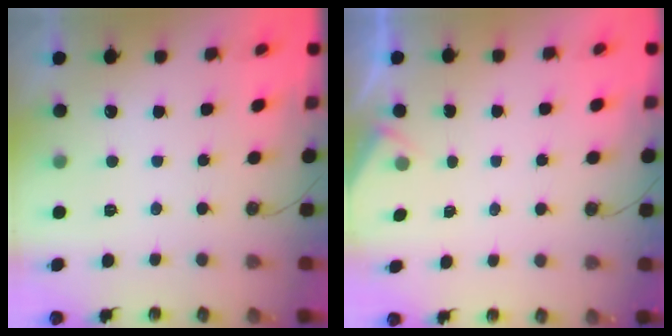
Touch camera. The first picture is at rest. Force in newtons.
{"total": 2.2, "press": 2.2, "slide": 0.4}